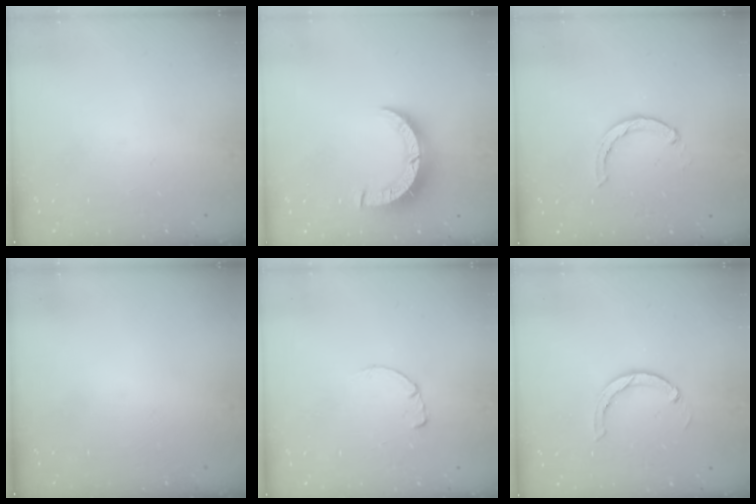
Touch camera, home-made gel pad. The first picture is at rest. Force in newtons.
{"total": 8.6, "press": 8.6, "slide": 0.5}
{"total": 3.0, "press": 3.0, "slide": 0.4}
{"total": 0.0}
{"total": 0.7, "press": 0.6, "slide": 0.2}
{"total": 3.0, "press": 3.0, "slide": 0.1}